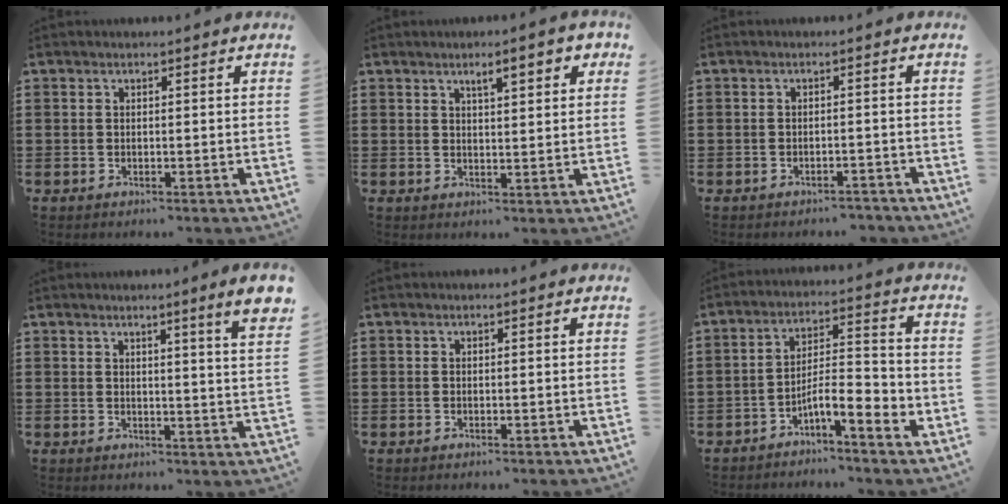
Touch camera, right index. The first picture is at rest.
{"total": 3.9, "force": [2.3, 0.9, 3.0], "torque": [-0.048, 0.000, 0.033]}
{"total": 1.8, "force": [-1.8, 0.3, 0.3], "torque": [-0.011, -0.001, -0.036]}
{"total": 4.4, "force": [3.1, -0.8, 3.1], "torque": [-0.052, -0.018, 0.048]}
{"total": 0.0}
{"total": 6.7, "force": [-3.8, 1.4, 5.3], "torque": [-0.090, 0.004, -0.069]}